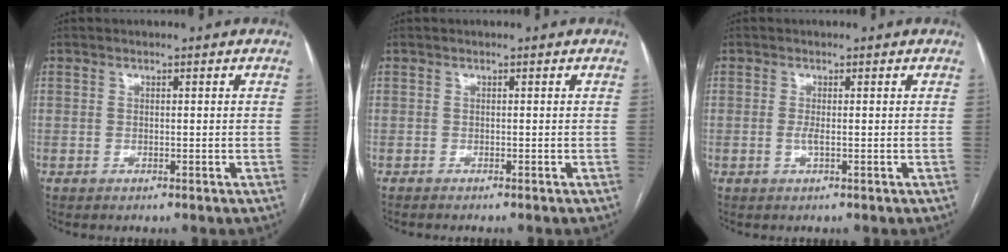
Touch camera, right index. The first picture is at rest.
{"total": 1.7, "force": [-1.5, -0.1, 0.9], "torque": [-0.010, 0.001, -0.019]}
{"total": 1.2, "force": [-0.2, 0.0, 1.2], "torque": [-0.027, -0.002, -0.005]}